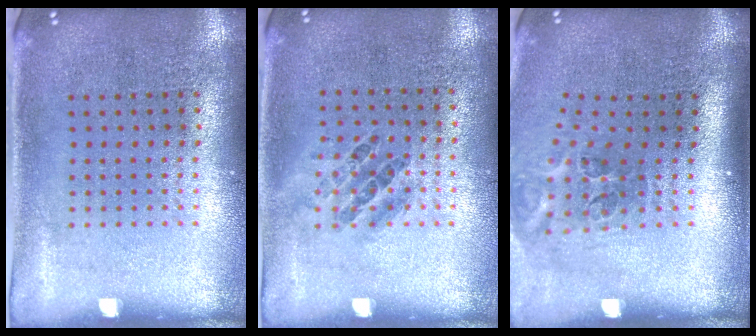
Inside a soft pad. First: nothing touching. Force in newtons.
{"total": 0.9, "press": 0.7, "slide": 0.6}
{"total": 2.2, "press": 1.3, "slide": 1.7}